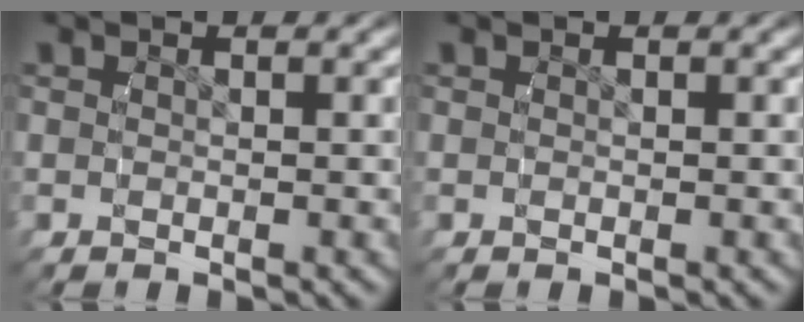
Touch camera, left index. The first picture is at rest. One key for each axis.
{"total": 0.0}